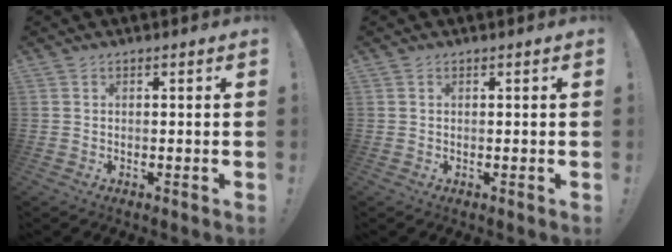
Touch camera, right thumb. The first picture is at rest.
{"total": 0.0}